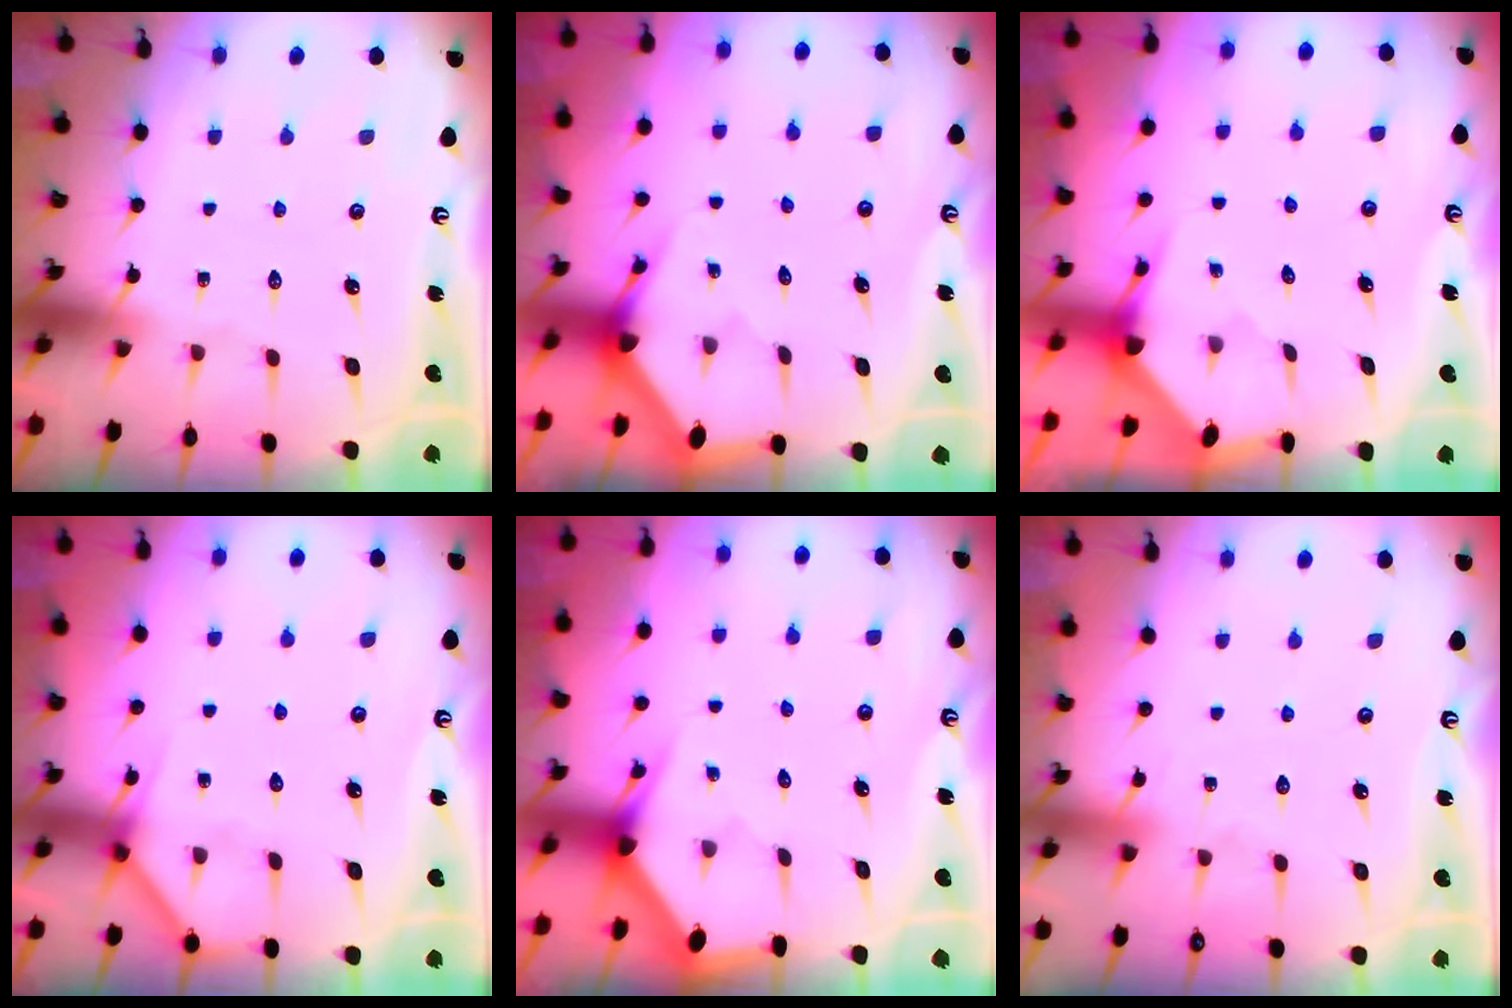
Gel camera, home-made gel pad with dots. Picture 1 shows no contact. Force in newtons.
{"total": 3.4, "press": 3.4, "slide": 0.1}
{"total": 3.3, "press": 3.3, "slide": 0.3}
{"total": 5.3, "press": 5.3, "slide": 0.5}
{"total": 2.9, "press": 2.9, "slide": 0.1}
{"total": 3.7, "press": 3.6, "slide": 0.5}